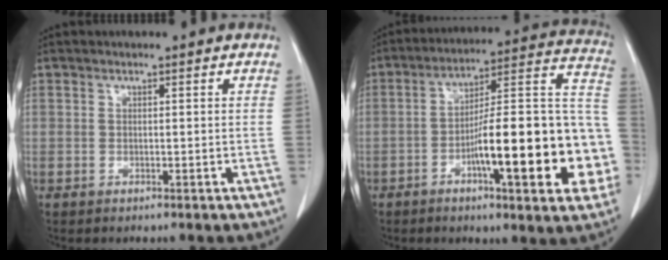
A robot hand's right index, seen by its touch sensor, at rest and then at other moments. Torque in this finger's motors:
{"motor_torque": [1.73, -0.41, 0.88, 0.21]}